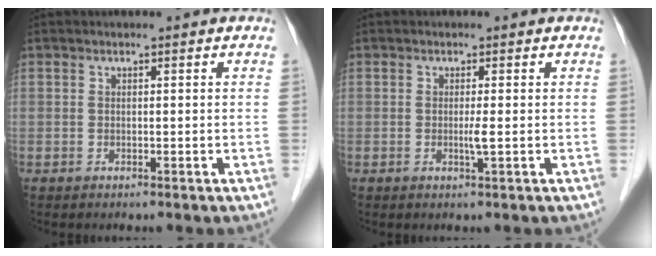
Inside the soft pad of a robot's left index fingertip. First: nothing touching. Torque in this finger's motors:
{"motor_torque": [0.00, 0.22, -0.03, 0.01]}